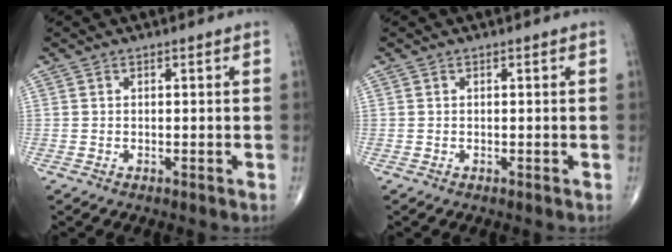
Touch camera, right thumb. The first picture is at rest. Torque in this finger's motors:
{"motor_torque": [0.01, 0.01, -0.12, 0.00, 0.00]}